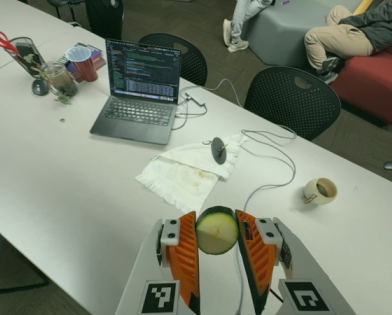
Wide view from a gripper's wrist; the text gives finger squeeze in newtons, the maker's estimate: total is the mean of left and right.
{"total": 10.4, "left": 10.9, "right": 9.9}